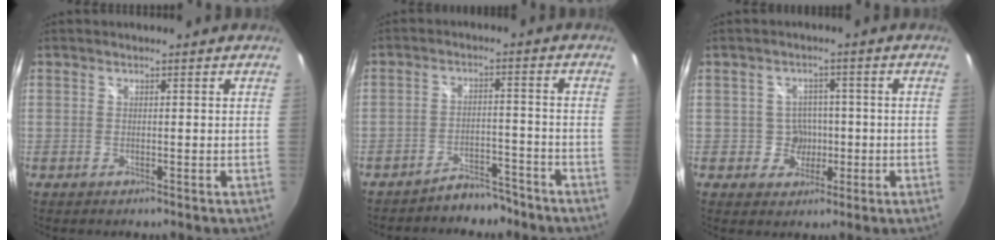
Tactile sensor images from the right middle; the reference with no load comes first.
{"total": 6.1, "force": [-5.5, 2.2, 1.4], "torque": [-0.036, 0.019, -0.076]}
{"total": 4.2, "force": [-0.9, 4.1, 0.3], "torque": [-0.011, 0.015, -0.005]}